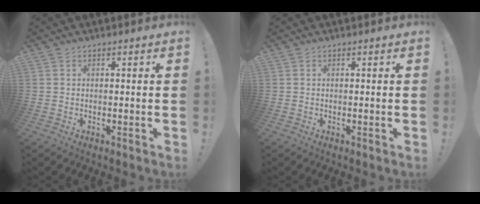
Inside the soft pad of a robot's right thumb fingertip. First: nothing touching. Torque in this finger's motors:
{"motor_torque": [-0.19, 0.02, 0.00, 0.00, 0.00]}